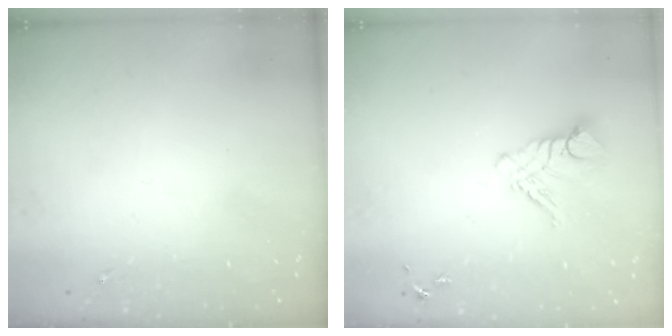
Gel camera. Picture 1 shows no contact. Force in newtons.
{"total": 10.4, "press": 10.3, "slide": 0.7}